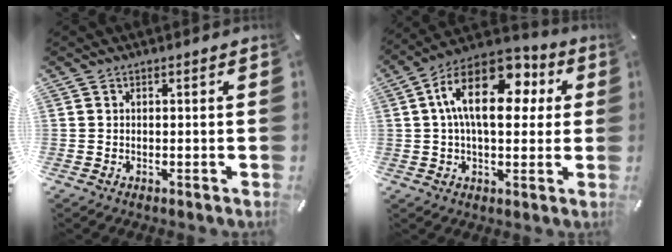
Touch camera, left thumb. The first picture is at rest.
{"total": 18.0, "force": [4.8, 9.9, 14.2], "torque": [-0.247, -0.016, 0.076]}